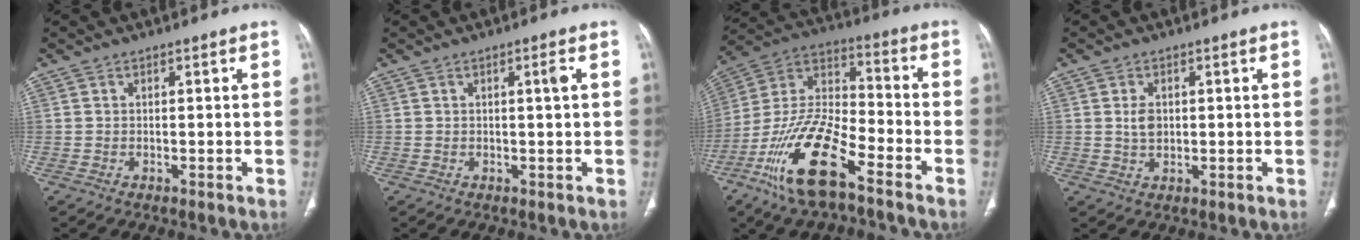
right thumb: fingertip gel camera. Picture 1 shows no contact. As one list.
[{"total": 1.8, "force": [0.2, 0.2, 1.8], "torque": [-0.033, 0.001, 0.004]}, {"total": 18.4, "force": [-10.6, 6.4, 13.6], "torque": [-0.265, 0.057, -0.204]}, {"total": 3.1, "force": [0.5, 2.1, 2.2], "torque": [-0.034, -0.003, 0.012]}]